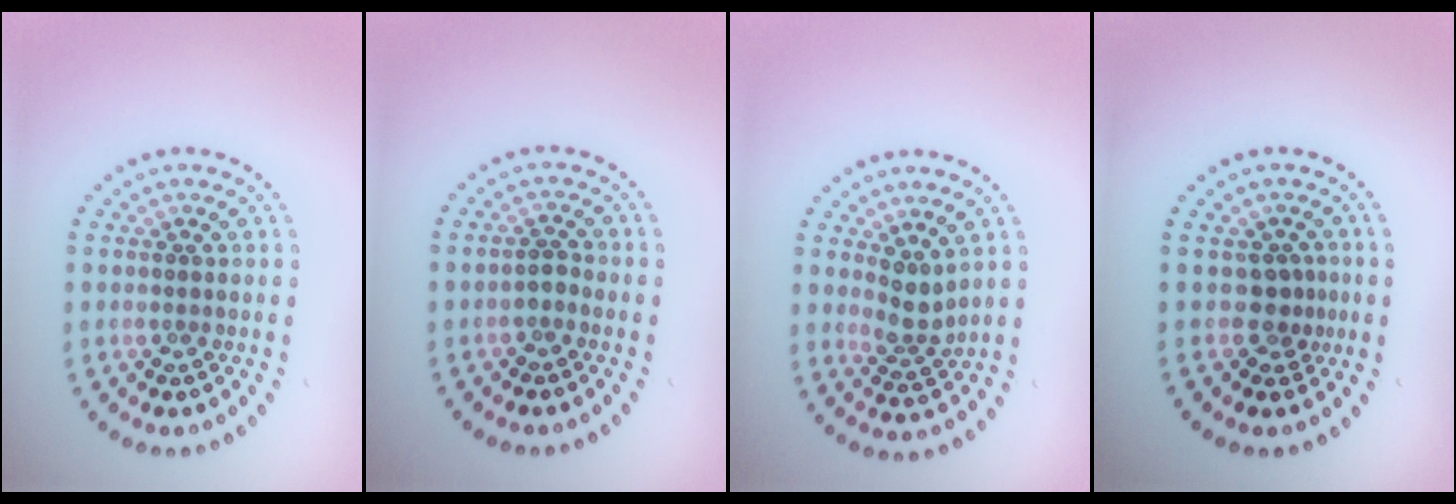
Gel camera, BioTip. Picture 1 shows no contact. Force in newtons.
{"total": 1.0, "press": 1.0, "slide": 0.4}
{"total": 2.4, "press": 1.8, "slide": 1.6}
{"total": 1.8, "press": 1.4, "slide": 1.3}